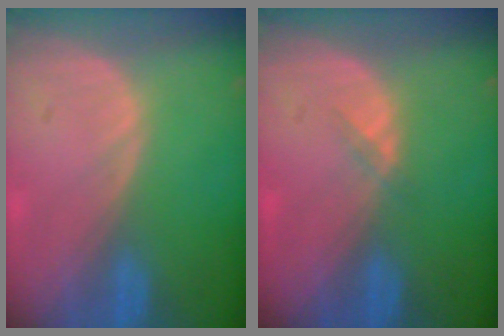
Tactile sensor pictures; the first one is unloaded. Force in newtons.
{"total": 1.3, "press": 0.9, "slide": 0.9}